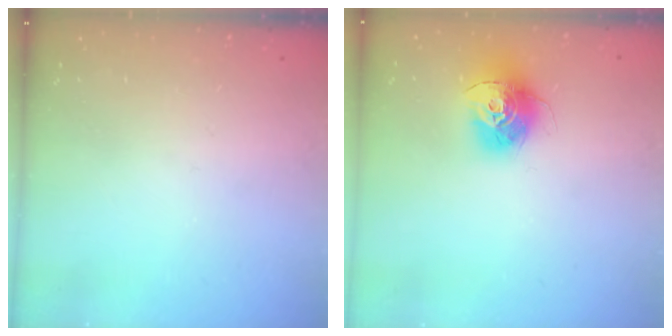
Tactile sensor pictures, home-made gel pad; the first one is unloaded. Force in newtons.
{"total": 13.9, "press": 13.9, "slide": 1.3}